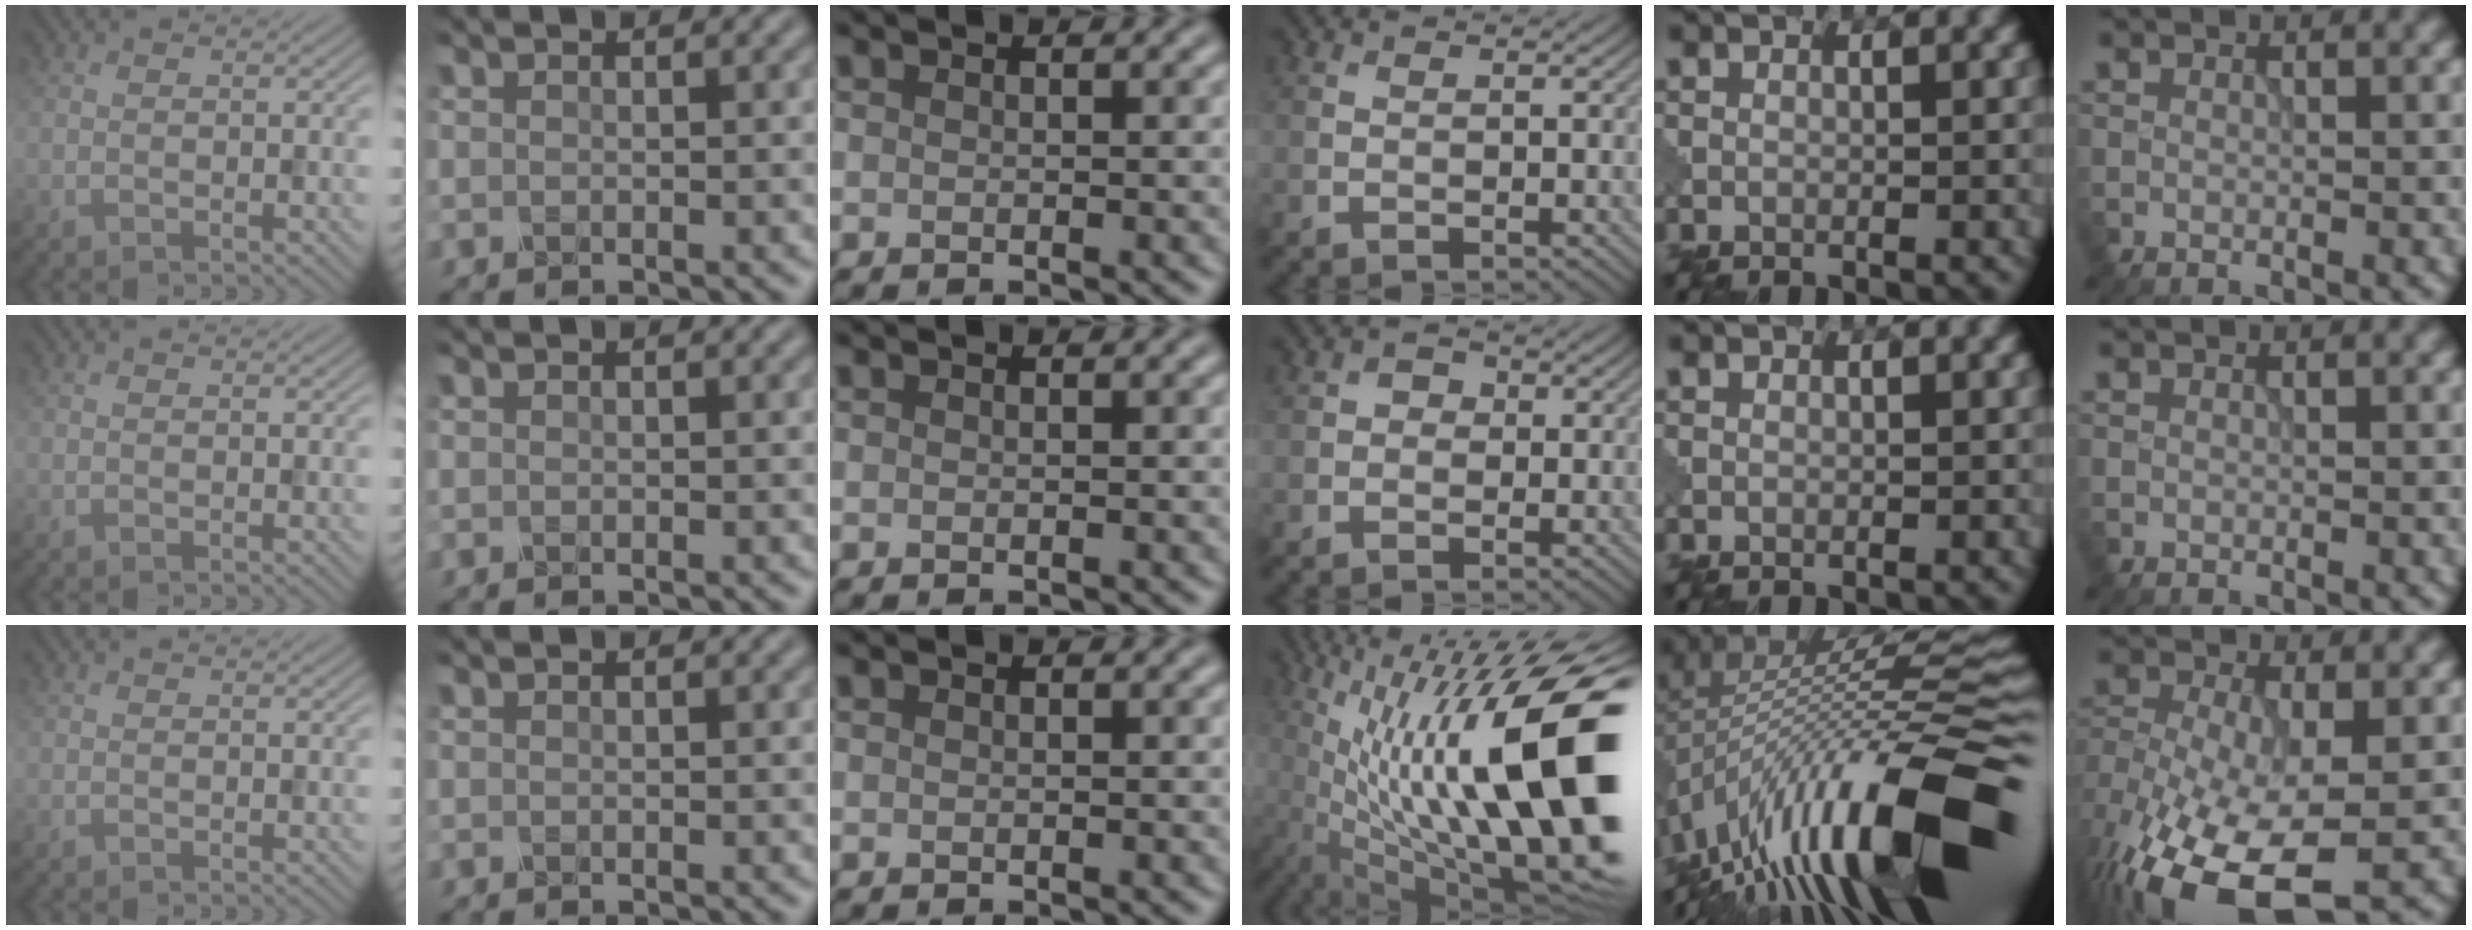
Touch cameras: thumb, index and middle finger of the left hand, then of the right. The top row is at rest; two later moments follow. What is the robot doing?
{"motion": "shake", "object": "plastic piggy bank"}